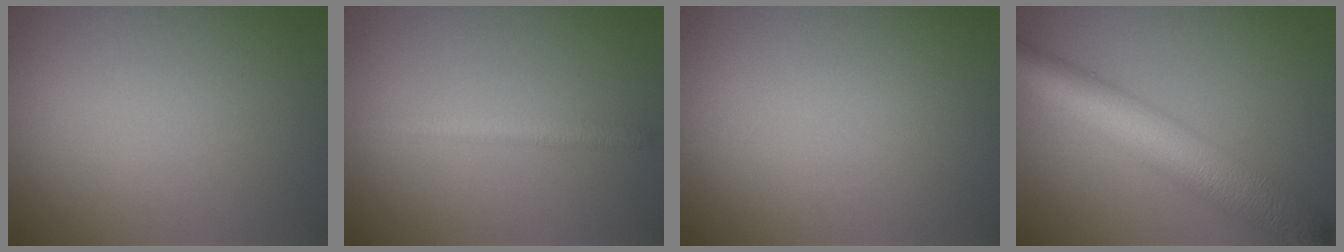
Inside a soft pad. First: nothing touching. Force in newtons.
{"total": 1.7, "press": 1.7, "slide": 0.1}
{"total": 0.0}
{"total": 9.0, "press": 9.0, "slide": 0.2}